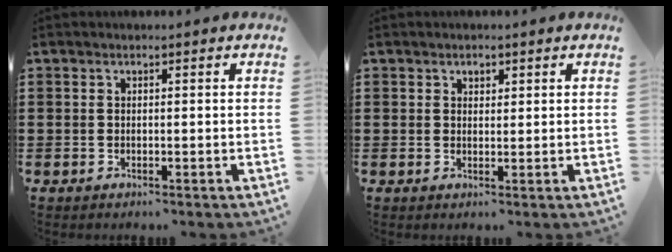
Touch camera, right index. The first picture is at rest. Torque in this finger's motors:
{"motor_torque": [0.01, -0.01, 0.00, 0.00]}